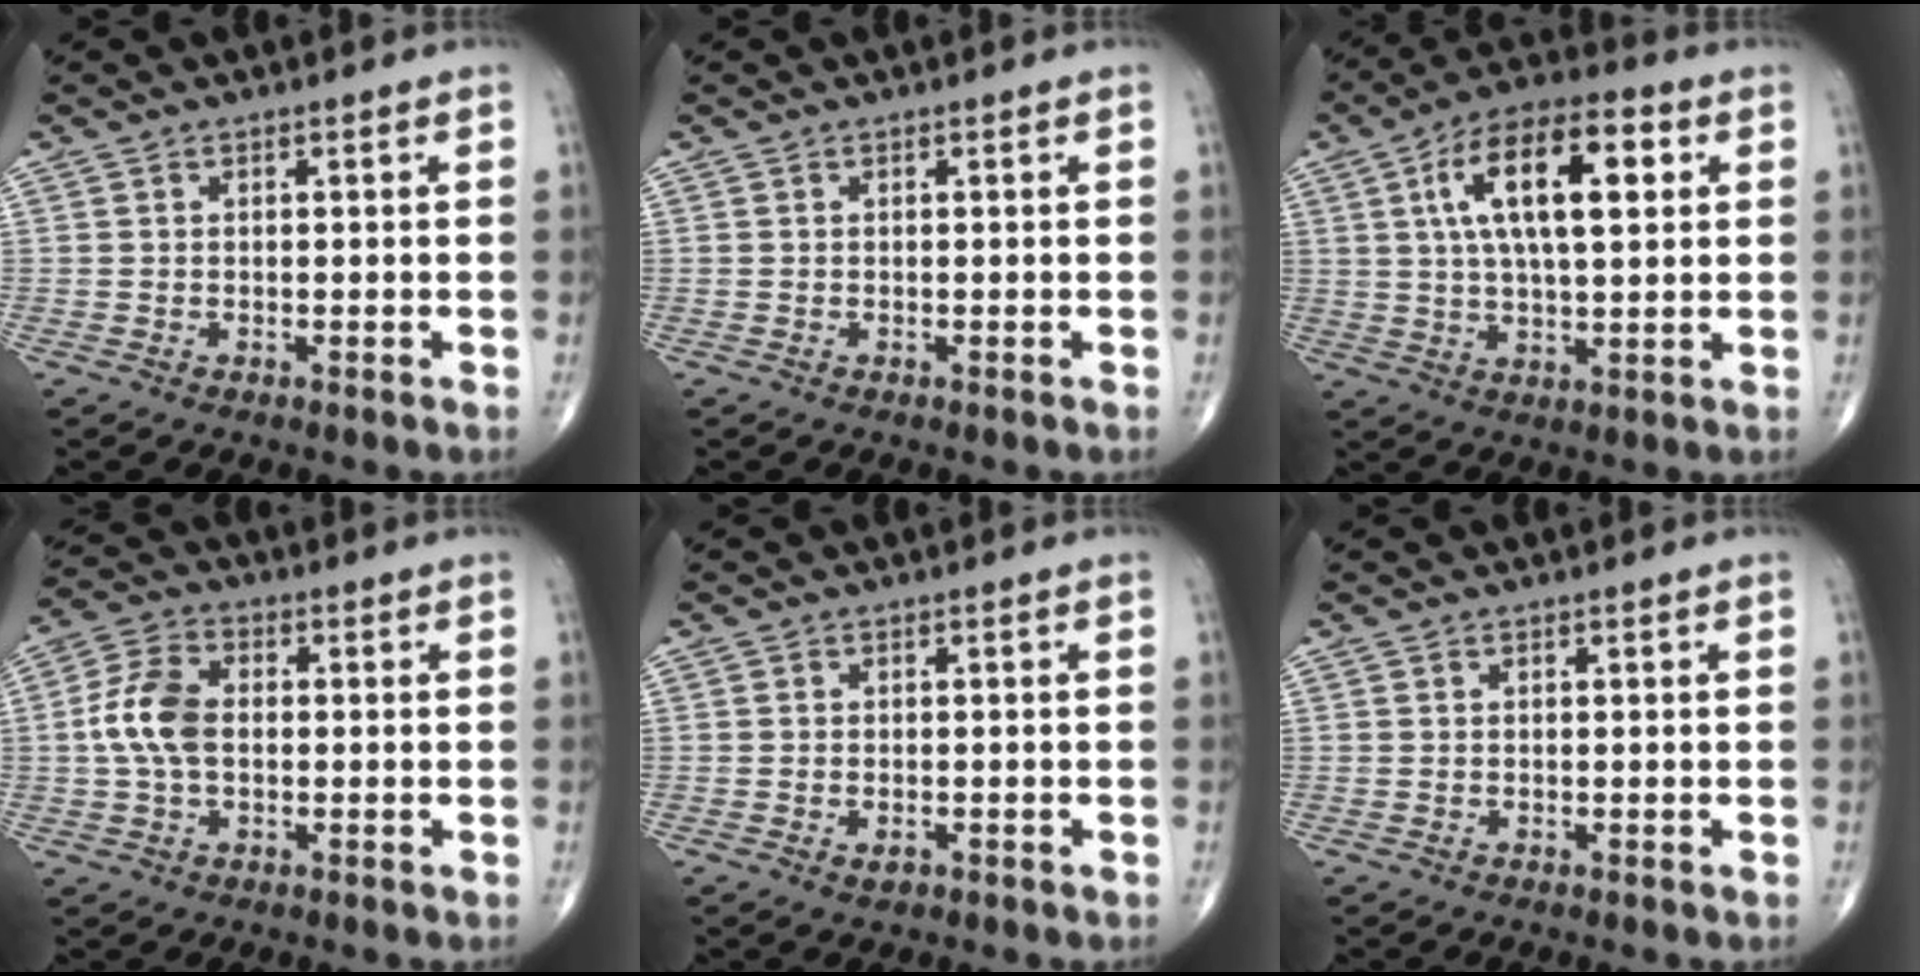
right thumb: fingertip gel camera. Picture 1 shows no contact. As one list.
[{"total": 0.0}, {"total": 16.6, "force": [4.6, 7.0, 14.3], "torque": [-0.229, 0.010, 0.071]}, {"total": 8.6, "force": [0.0, 5.4, 6.8], "torque": [-0.139, 0.019, -0.006]}, {"total": 1.5, "force": [-0.6, 0.9, 1.0], "torque": [-0.016, 0.002, -0.008]}, {"total": 0.0}]